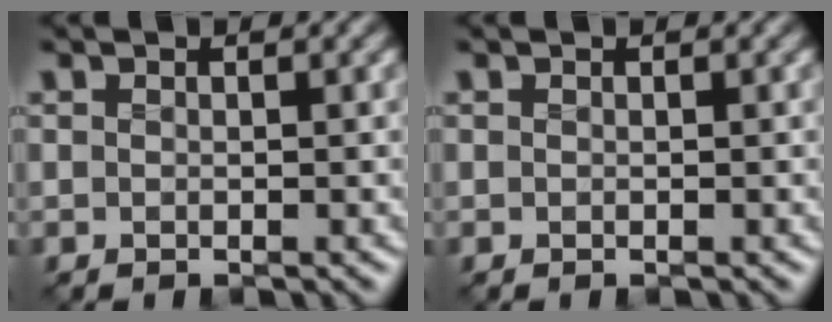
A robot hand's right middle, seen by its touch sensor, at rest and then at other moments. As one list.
[{"total": 0.0}]